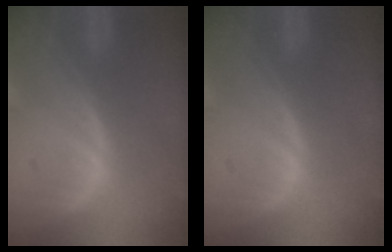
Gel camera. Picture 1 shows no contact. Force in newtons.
{"total": 0.0}